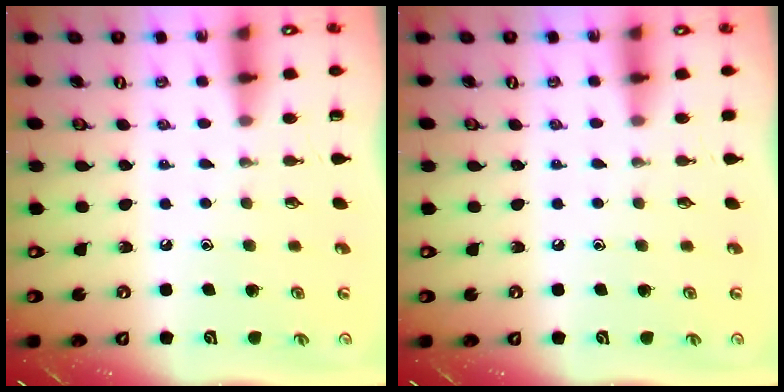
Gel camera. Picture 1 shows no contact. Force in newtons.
{"total": 2.8, "press": 2.8, "slide": 0.4}